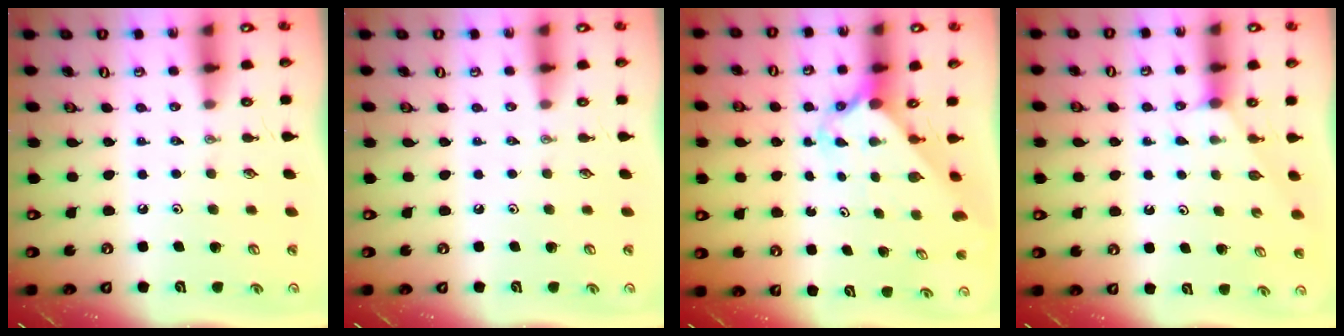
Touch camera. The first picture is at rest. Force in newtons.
{"total": 0.0}
{"total": 2.3, "press": 2.3, "slide": 0.2}
{"total": 1.7, "press": 1.7, "slide": 0.3}